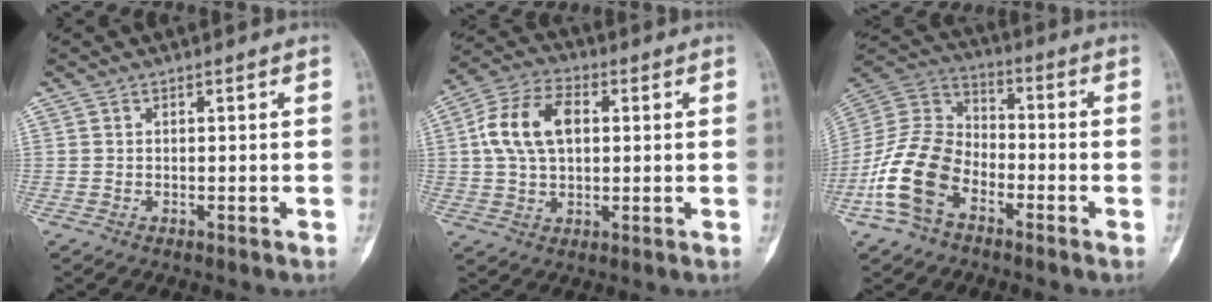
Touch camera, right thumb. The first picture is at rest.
{"total": 11.9, "force": [2.0, 7.4, 9.1], "torque": [-0.171, 0.019, 0.031]}
{"total": 15.2, "force": [-6.7, 9.8, 9.5], "torque": [-0.188, 0.050, -0.141]}